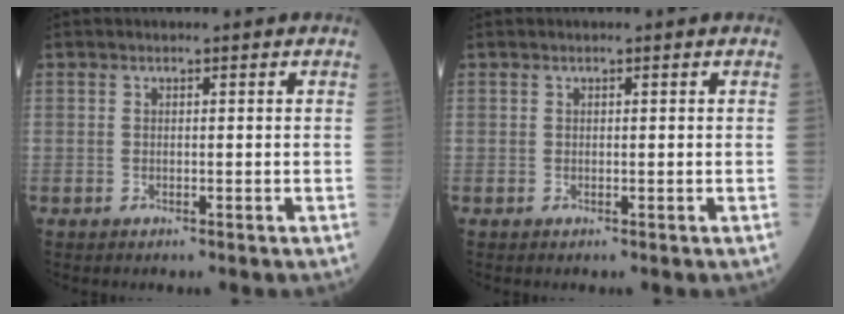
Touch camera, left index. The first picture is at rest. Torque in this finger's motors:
{"motor_torque": [0.09, -0.16, 0.05, 0.01]}